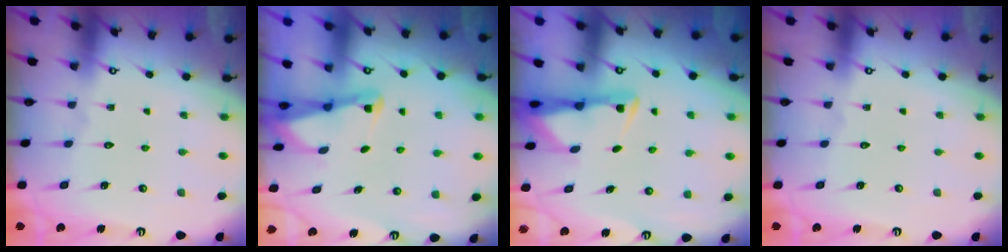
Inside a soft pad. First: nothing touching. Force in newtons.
{"total": 1.8, "press": 1.8, "slide": 0.1}
{"total": 3.0, "press": 2.9, "slide": 0.5}
{"total": 0.0}